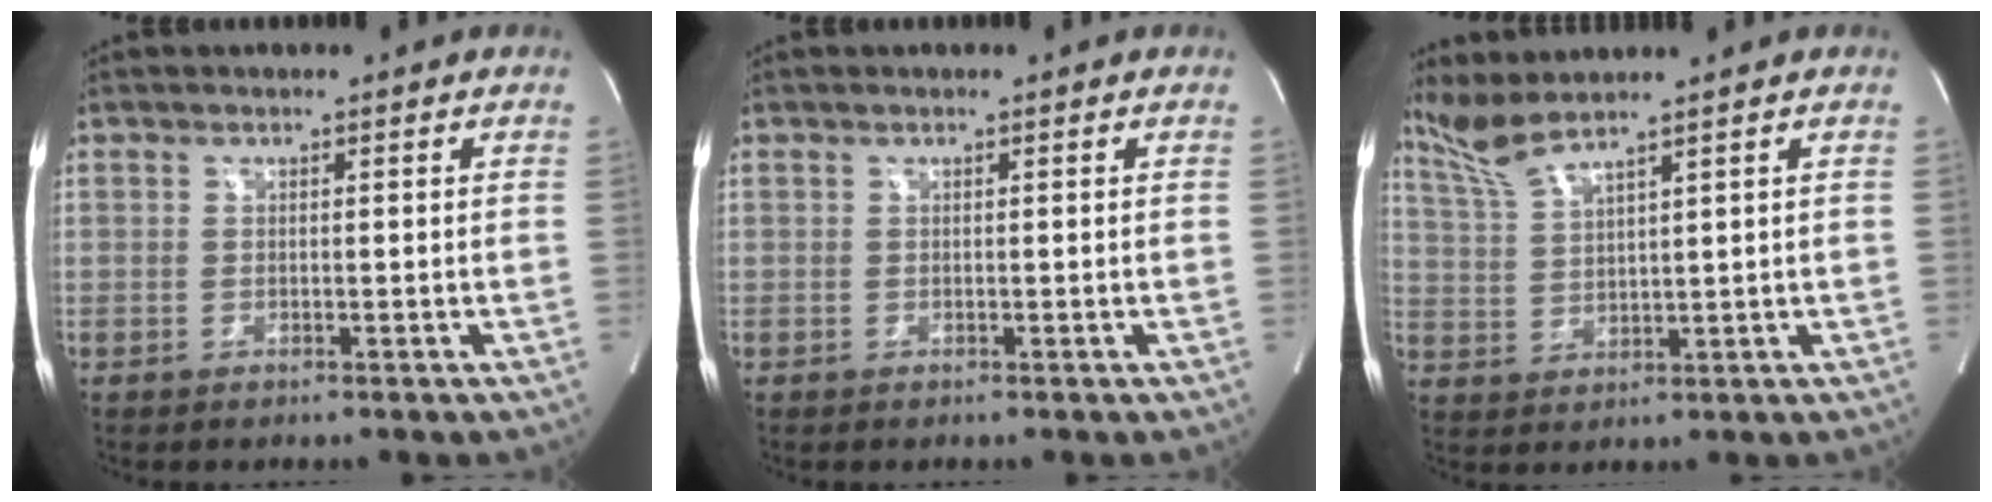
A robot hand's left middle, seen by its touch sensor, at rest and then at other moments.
{"total": 0.0}
{"total": 5.2, "force": [4.6, -0.8, 2.3], "torque": [-0.062, 0.001, 0.107]}